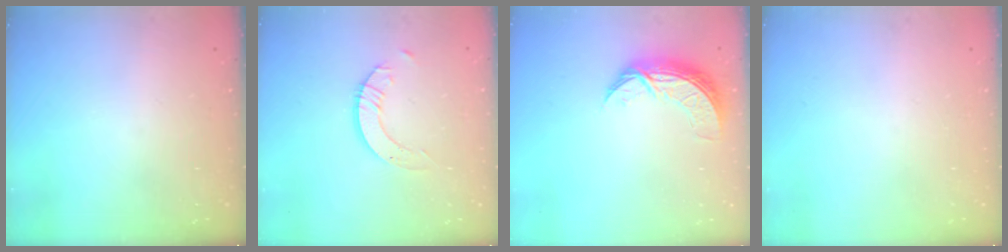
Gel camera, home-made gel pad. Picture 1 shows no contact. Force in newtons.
{"total": 3.3, "press": 3.3, "slide": 0.2}
{"total": 8.2, "press": 8.2, "slide": 0.3}
{"total": 0.0}